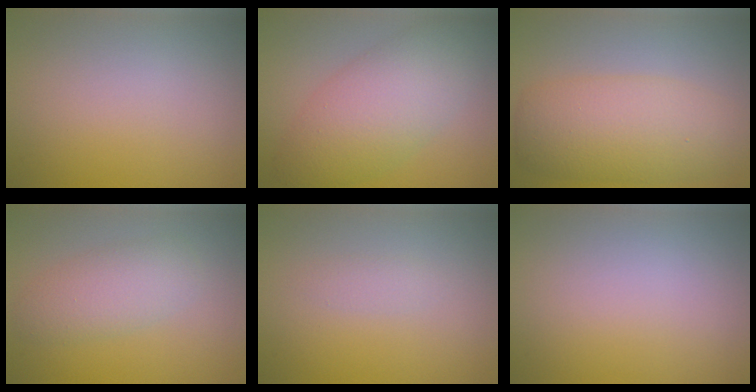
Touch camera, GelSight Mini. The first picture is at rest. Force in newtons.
{"total": 7.4, "press": 7.4, "slide": 0.1}
{"total": 6.7, "press": 6.7, "slide": 0.1}
{"total": 3.2, "press": 3.2, "slide": 0.1}
{"total": 0.9, "press": 0.9, "slide": 0.0}
{"total": 0.0}